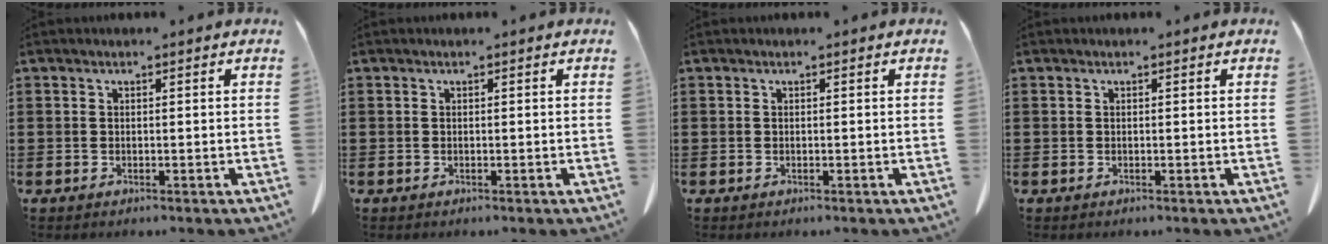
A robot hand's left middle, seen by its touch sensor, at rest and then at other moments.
{"total": 0.0}
{"total": 0.0}
{"total": 0.0}